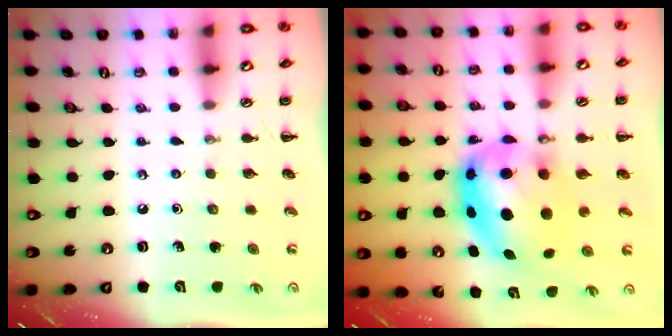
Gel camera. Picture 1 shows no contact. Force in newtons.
{"total": 11.3, "press": 10.9, "slide": 2.8}